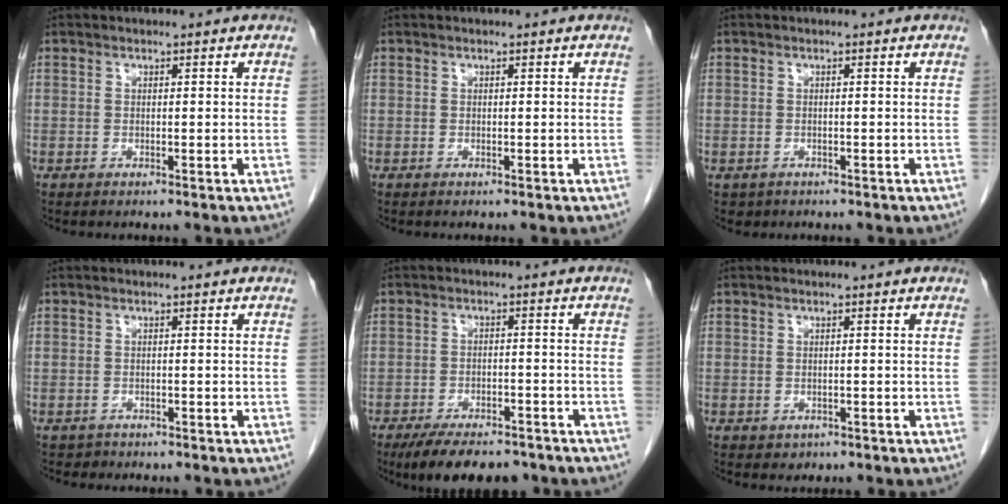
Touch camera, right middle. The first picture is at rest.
{"total": 0.0}
{"total": 1.3, "force": [-0.6, 1.1, 0.2], "torque": [-0.007, 0.003, -0.002]}
{"total": 1.0, "force": [-0.7, 0.6, -0.3], "torque": [-0.001, 0.002, -0.013]}
{"total": 10.2, "force": [-8.2, 3.8, 4.8], "torque": [-0.067, -0.004, -0.123]}
{"total": 1.0, "force": [-0.5, 0.9, 0.2], "torque": [-0.005, 0.002, -0.001]}